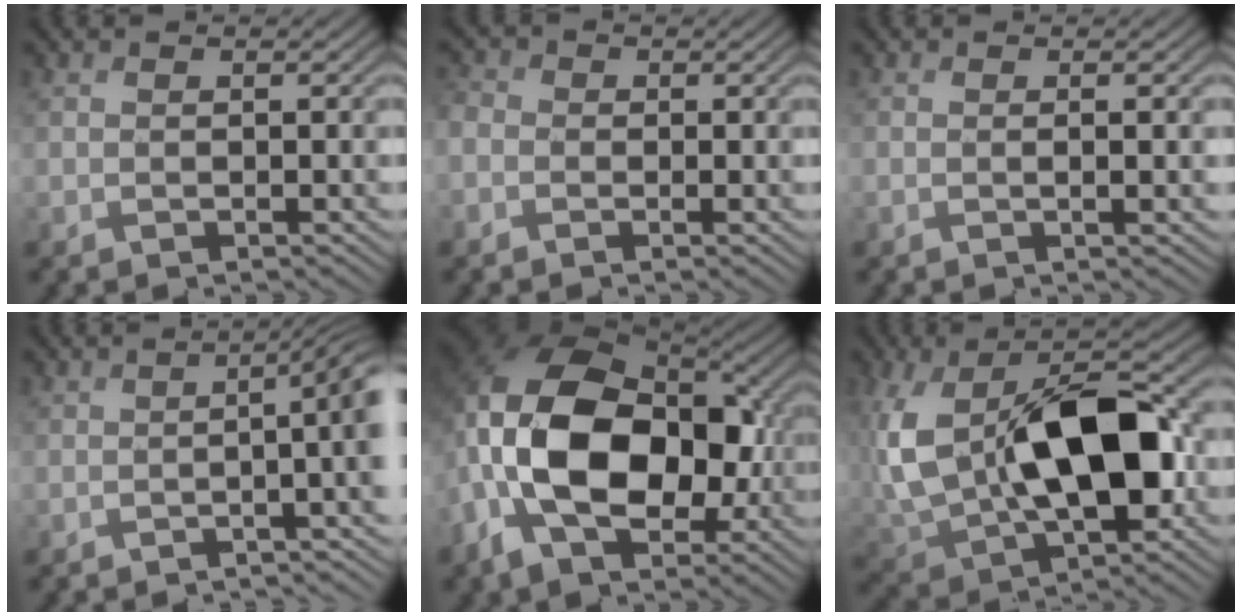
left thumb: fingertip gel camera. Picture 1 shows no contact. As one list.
[{"total": 2.9, "force": [-0.9, 2.5, 1.2], "torque": [-0.037, 0.003, -0.024]}, {"total": 1.6, "force": [0.0, 0.2, 1.6], "torque": [-0.031, 0.001, -0.002]}, {"total": 6.1, "force": [-1.3, 1.1, 5.8], "torque": [-0.070, 0.002, -0.029]}, {"total": 17.7, "force": [-2.9, 11.2, 13.4], "torque": [-0.267, -0.015, -0.057]}, {"total": 17.4, "force": [1.2, 10.3, 14.0], "torque": [-0.298, -0.017, 0.028]}]